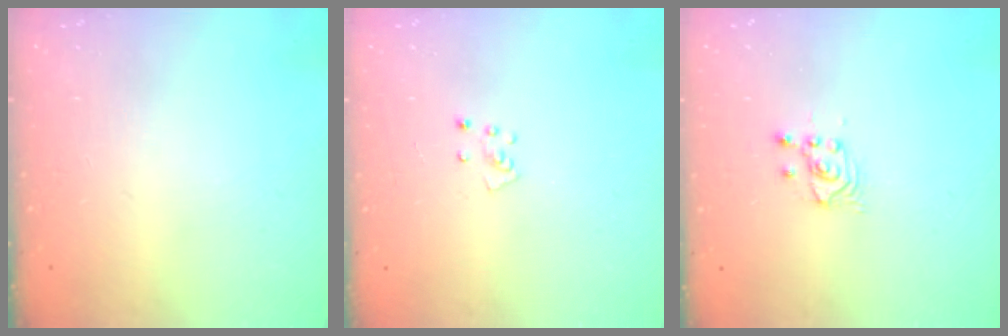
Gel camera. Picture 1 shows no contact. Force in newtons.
{"total": 3.5, "press": 3.5, "slide": 0.3}
{"total": 2.6, "press": 2.5, "slide": 0.3}